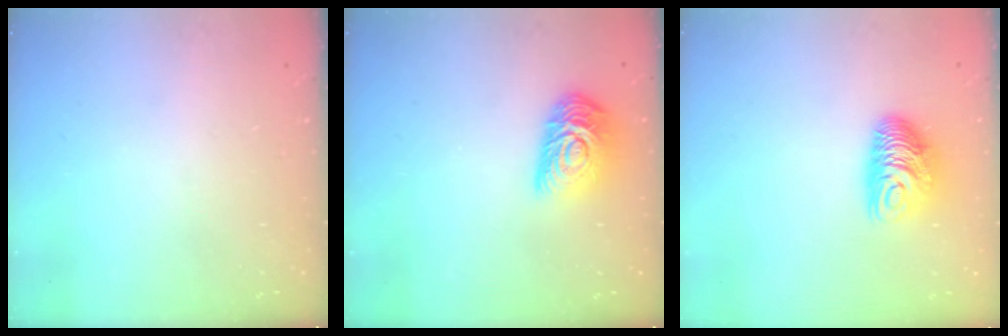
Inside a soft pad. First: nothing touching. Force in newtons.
{"total": 13.2, "press": 13.2, "slide": 0.6}
{"total": 10.2, "press": 10.2, "slide": 0.4}